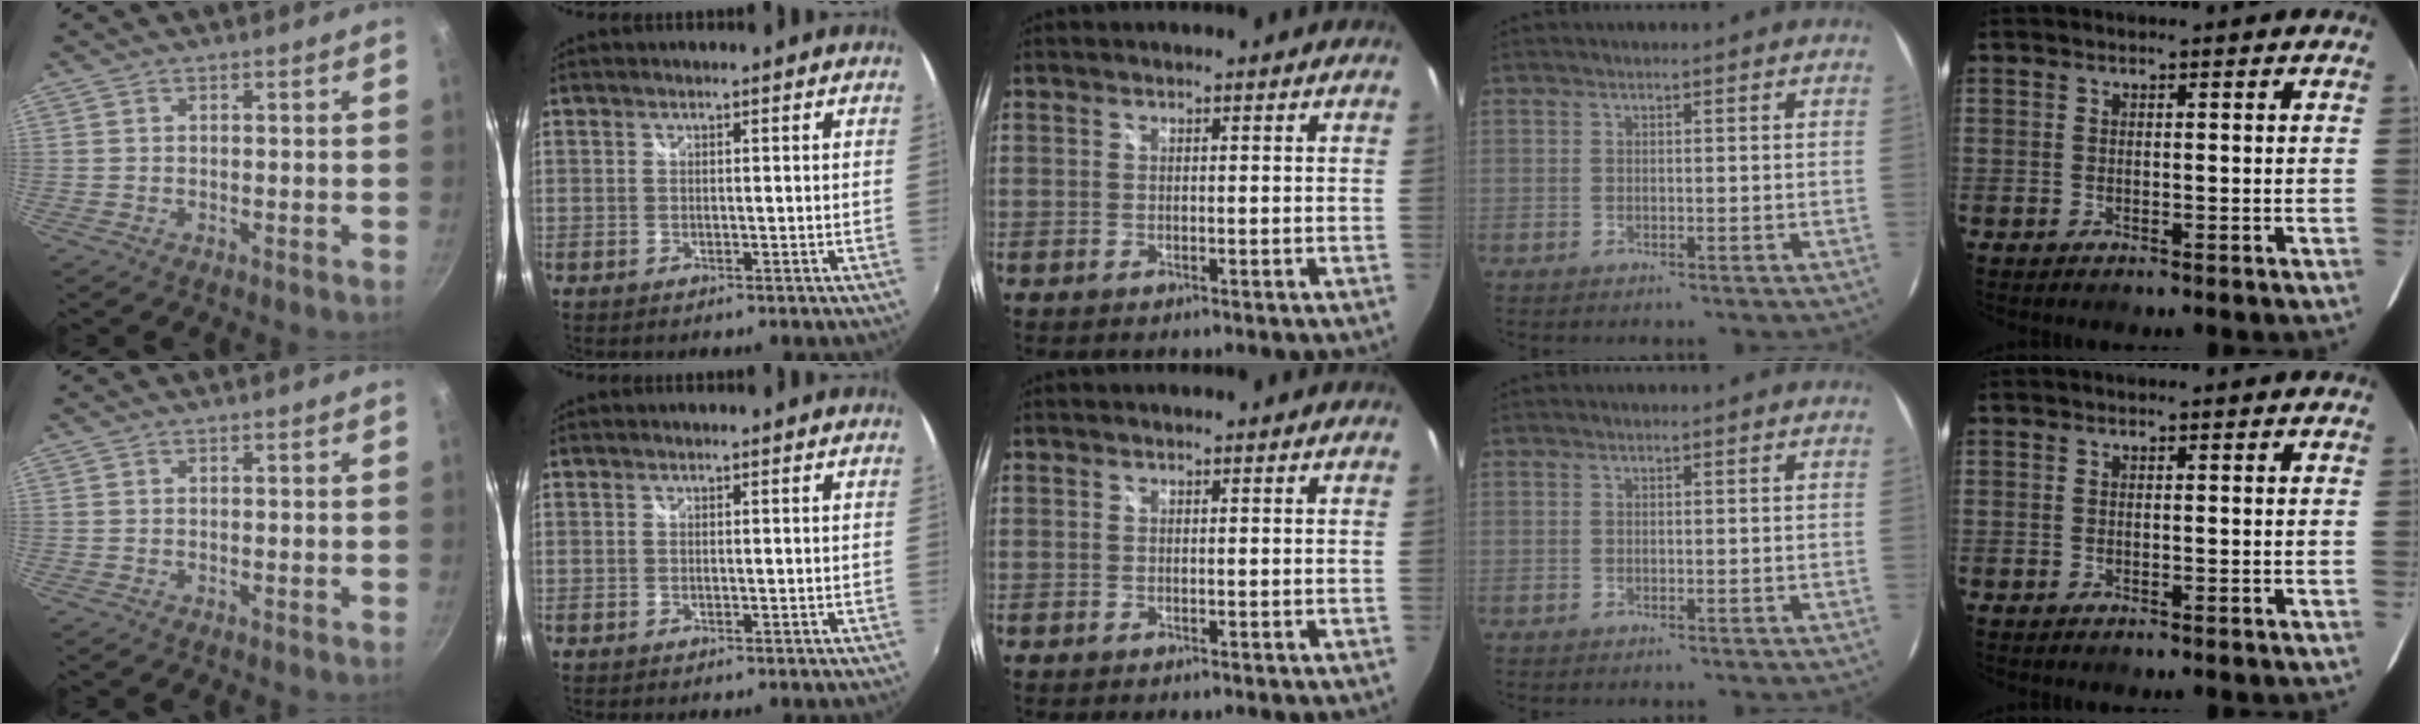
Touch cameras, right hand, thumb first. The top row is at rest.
{}